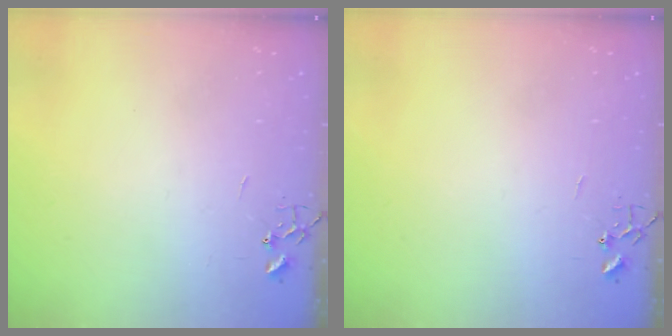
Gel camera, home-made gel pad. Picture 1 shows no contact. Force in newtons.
{"total": 0.0}